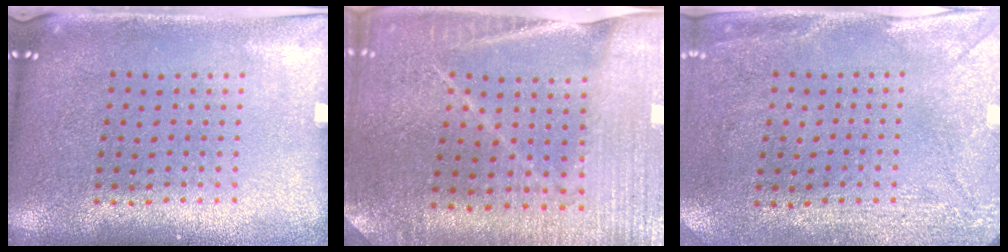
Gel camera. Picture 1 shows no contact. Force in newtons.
{"total": 2.0, "press": 2.0, "slide": 0.1}
{"total": 3.0, "press": 2.3, "slide": 1.9}